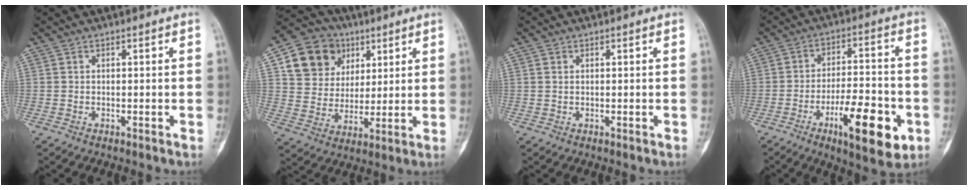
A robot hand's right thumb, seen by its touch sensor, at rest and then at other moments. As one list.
[{"total": 14.2, "force": [6.0, 11.9, 4.9], "torque": [-0.050, -0.005, 0.110]}, {"total": 0.7, "force": [0.3, 0.5, 0.4], "torque": [-0.008, 0.000, 0.006]}, {"total": 16.1, "force": [-6.3, 5.5, 13.7], "torque": [-0.200, 0.023, -0.091]}]